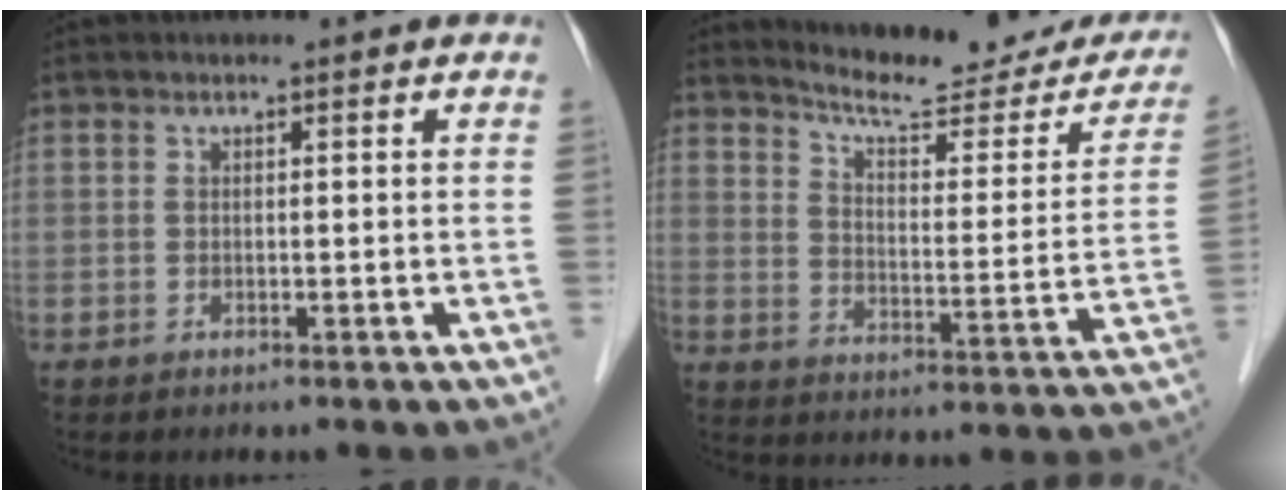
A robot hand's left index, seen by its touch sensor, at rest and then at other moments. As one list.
[{"total": 19.8, "force": [18.3, 3.8, 6.6], "torque": [-0.081, -0.050, 0.227]}]